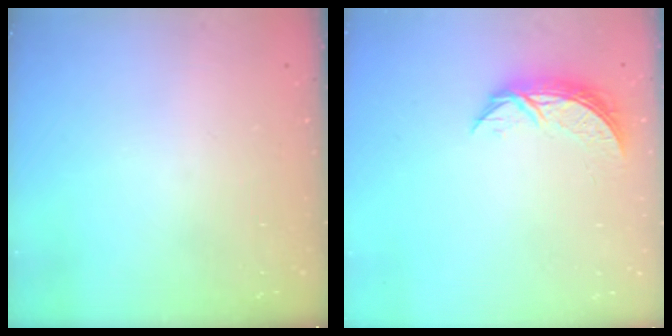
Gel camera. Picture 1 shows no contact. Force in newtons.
{"total": 7.1, "press": 7.1, "slide": 0.5}